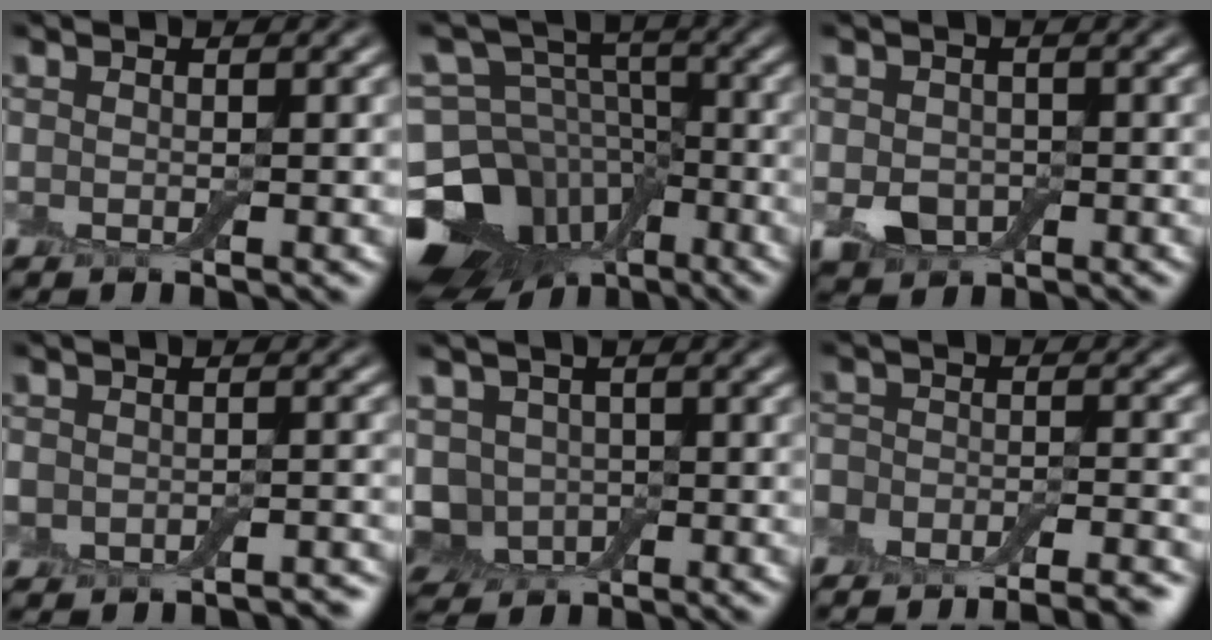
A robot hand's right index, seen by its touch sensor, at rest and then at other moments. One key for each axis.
{"total": 12.8, "fx": -7.9, "fy": 9.1, "fz": 4.2, "tx": -0.093, "ty": 0.000, "tz": -0.129}
{"total": 2.8, "fx": -0.6, "fy": 2.3, "fz": 1.5, "tx": -0.031, "ty": -0.006, "tz": -0.015}
{"total": 4.9, "fx": -3.4, "fy": 3.3, "fz": 1.3, "tx": -0.003, "ty": -0.004, "tz": -0.047}
{"total": 4.3, "fx": -1.1, "fy": 3.7, "fz": 1.9, "tx": -0.031, "ty": -0.006, "tz": -0.033}
{"total": 11.8, "fx": -10.1, "fy": 5.0, "fz": 3.6, "tx": -0.049, "ty": -0.012, "tz": -0.127}